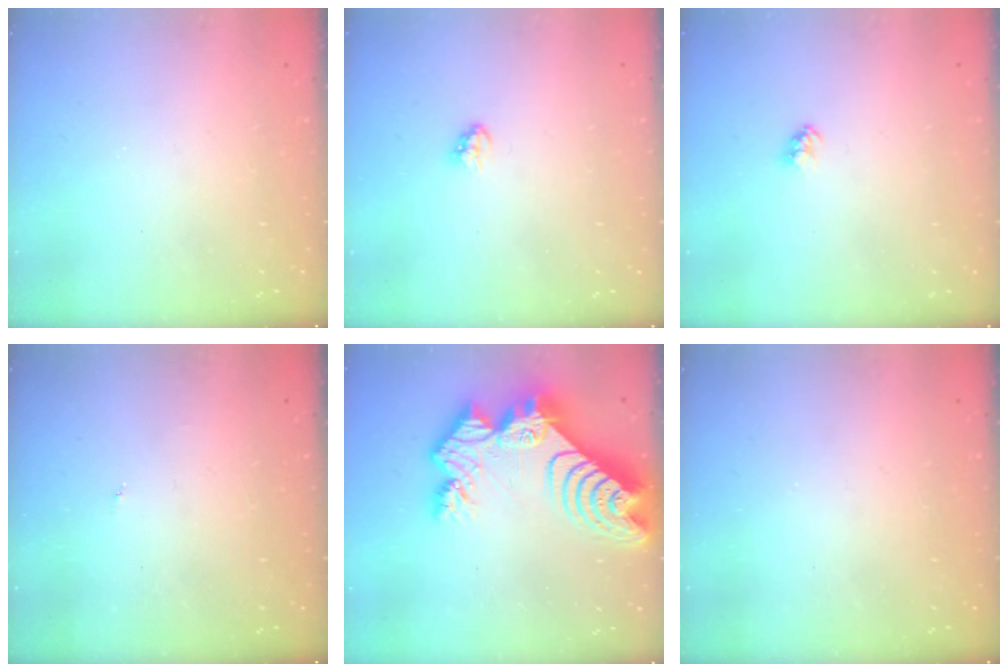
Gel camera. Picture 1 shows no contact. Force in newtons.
{"total": 2.9, "press": 2.9, "slide": 0.7}
{"total": 2.4, "press": 2.4, "slide": 0.1}
{"total": 3.8, "press": 3.8, "slide": 0.5}
{"total": 19.7, "press": 19.6, "slide": 1.9}
{"total": 3.1, "press": 3.0, "slide": 0.4}